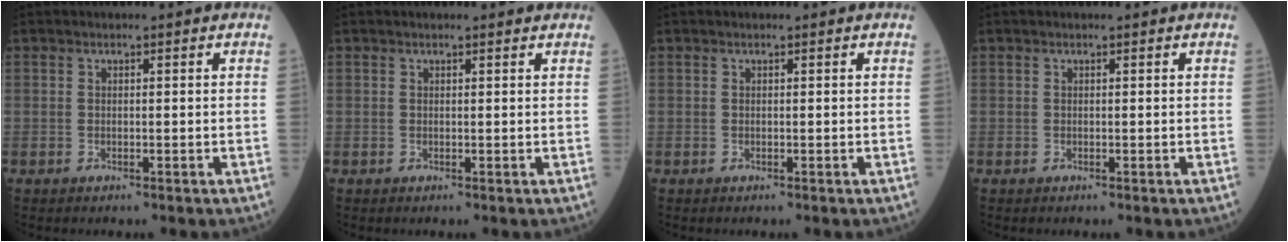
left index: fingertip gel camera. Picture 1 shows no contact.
{"total": 1.5, "force": [1.4, 0.3, 0.3], "torque": [-0.010, 0.003, 0.011]}
{"total": 0.0}
{"total": 0.0}